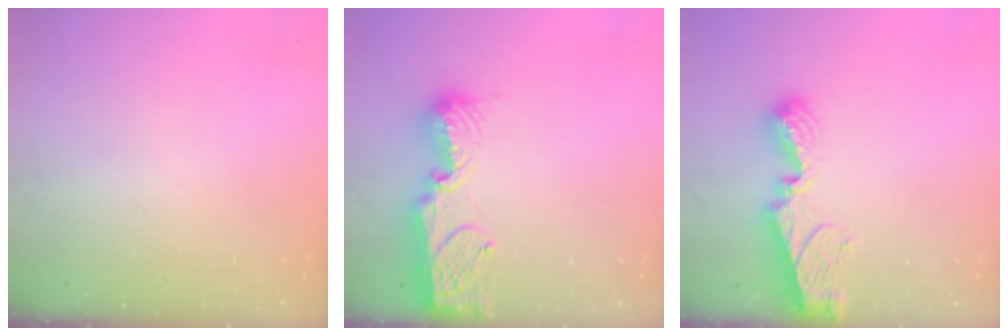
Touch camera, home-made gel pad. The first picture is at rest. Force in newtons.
{"total": 11.0, "press": 11.0, "slide": 0.6}
{"total": 10.2, "press": 10.1, "slide": 1.1}